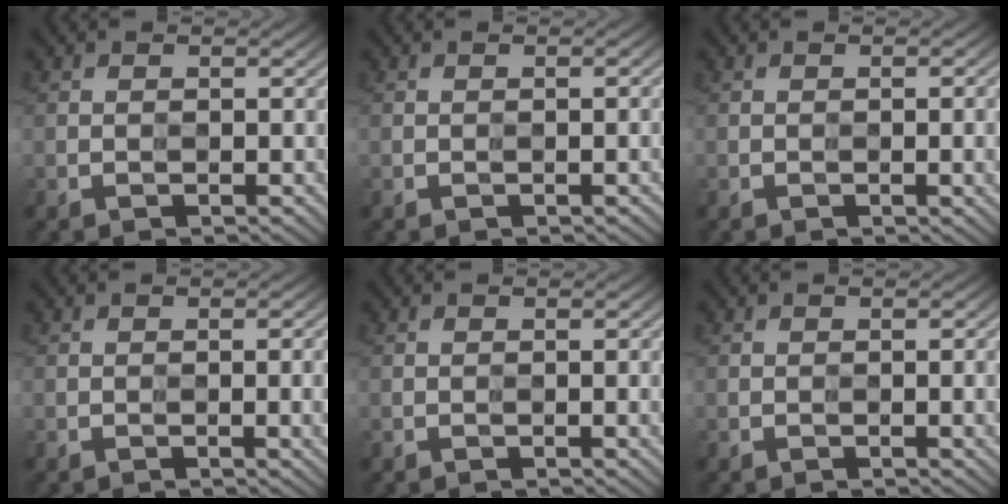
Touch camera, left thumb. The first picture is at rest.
{"total": 3.0, "force": [-1.5, 0.7, 2.5], "torque": [-0.029, 0.000, -0.018]}
{"total": 5.1, "force": [-1.7, 1.5, 4.6], "torque": [-0.058, -0.003, -0.014]}
{"total": 5.8, "force": [-1.8, 1.7, 5.3], "torque": [-0.064, -0.001, -0.013]}
{"total": 3.6, "force": [-1.4, 1.0, 3.1], "torque": [-0.039, -0.003, -0.015]}
{"total": 4.7, "force": [-1.7, 1.3, 4.2], "torque": [-0.054, -0.004, -0.015]}